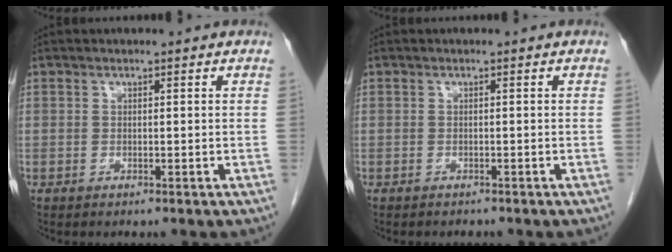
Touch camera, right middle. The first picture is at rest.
{"total": 1.2, "force": [-1.1, 0.5, 0.2], "torque": [-0.009, -0.001, -0.014]}